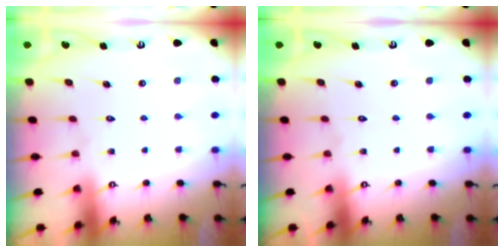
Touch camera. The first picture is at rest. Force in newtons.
{"total": 0.0}